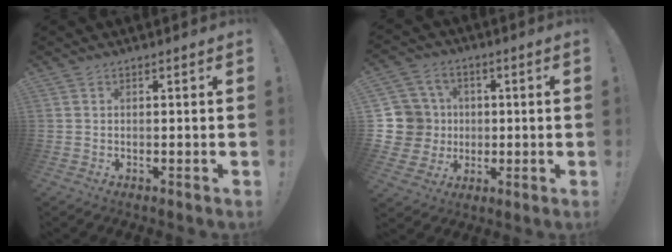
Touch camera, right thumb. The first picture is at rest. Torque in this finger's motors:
{"motor_torque": [0.37, 0.54, 0.04, -0.12, 0.00]}